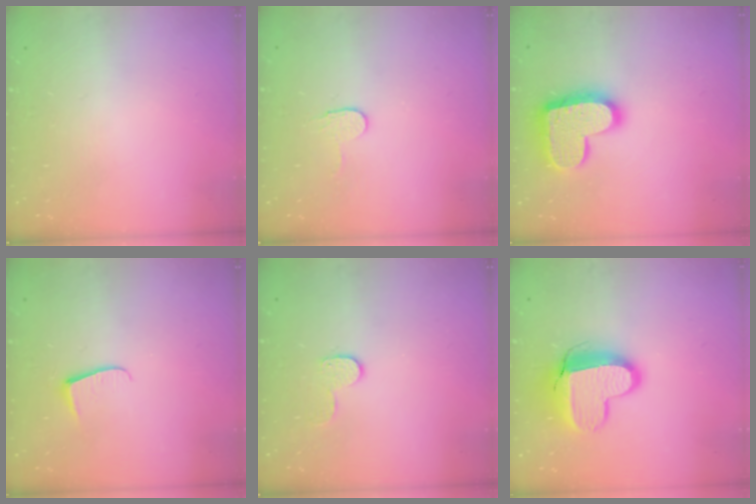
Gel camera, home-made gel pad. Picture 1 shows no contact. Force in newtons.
{"total": 3.5, "press": 3.5, "slide": 0.2}
{"total": 16.3, "press": 16.3, "slide": 1.3}
{"total": 5.4, "press": 5.4, "slide": 0.5}
{"total": 5.6, "press": 5.6, "slide": 0.4}
{"total": 13.3, "press": 13.3, "slide": 0.9}